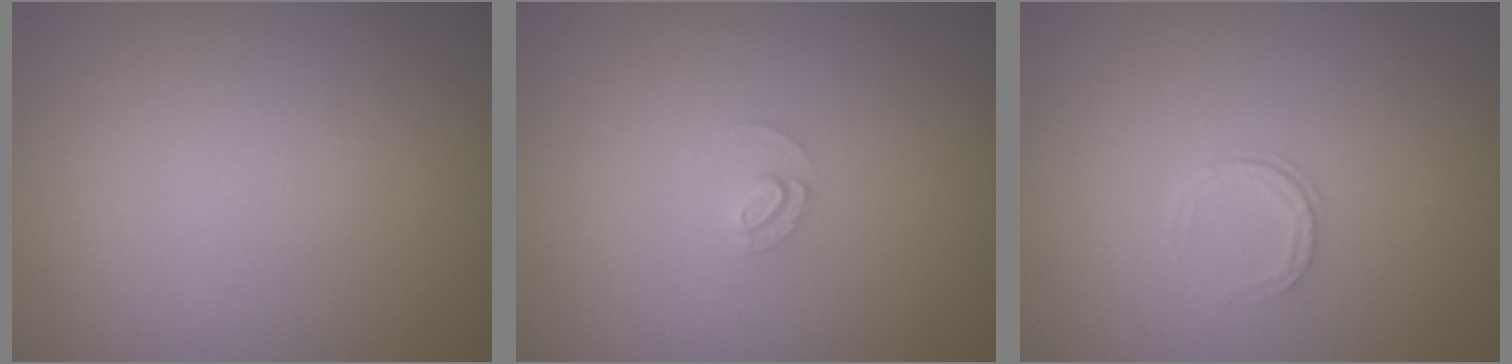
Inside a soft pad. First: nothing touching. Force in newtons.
{"total": 1.2, "press": 1.2, "slide": 0.0}
{"total": 1.0, "press": 0.7, "slide": 0.7}